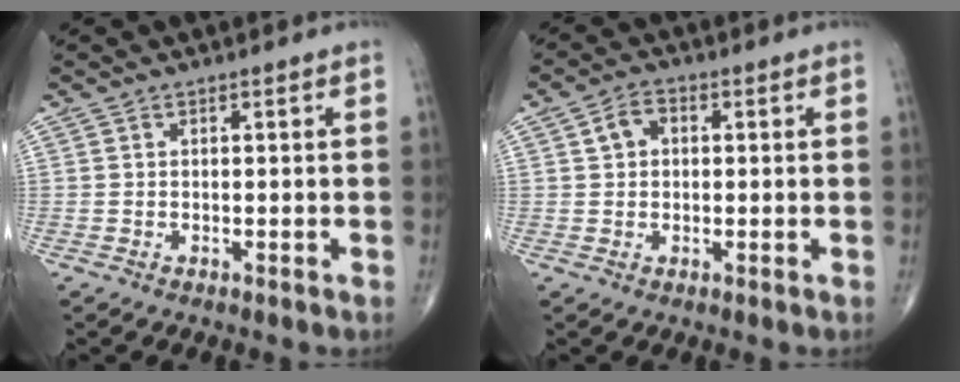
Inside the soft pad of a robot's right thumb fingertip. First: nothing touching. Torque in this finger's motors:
{"motor_torque": [-0.23, -0.17, 0.10, -0.12, -0.07]}